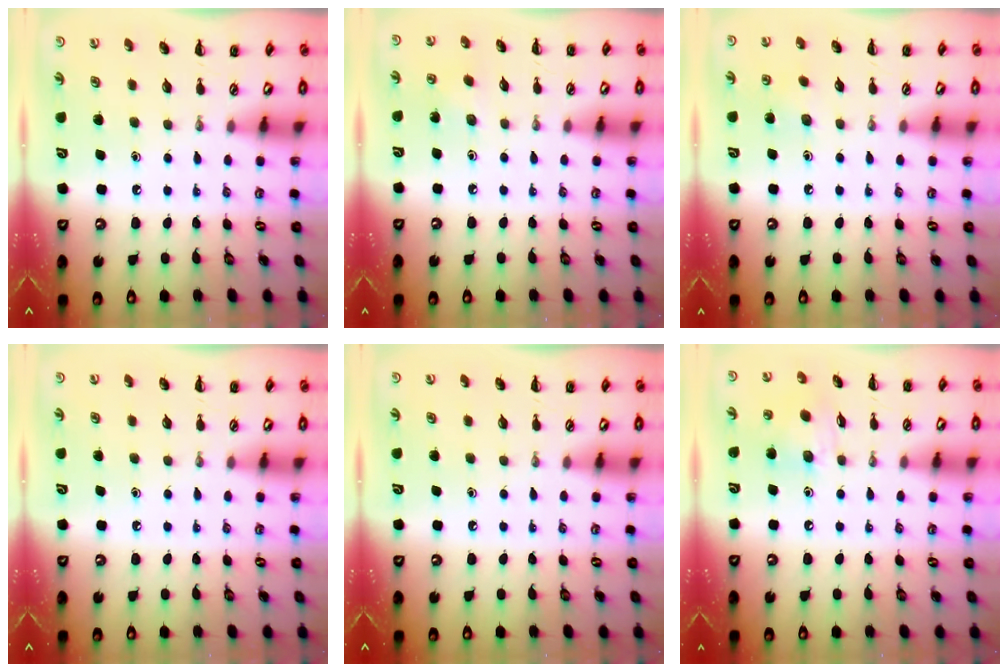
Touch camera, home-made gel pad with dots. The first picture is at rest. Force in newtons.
{"total": 2.9, "press": 2.8, "slide": 0.9}
{"total": 5.2, "press": 5.0, "slide": 1.4}
{"total": 0.0}
{"total": 0.0}
{"total": 7.4, "press": 7.3, "slide": 0.9}